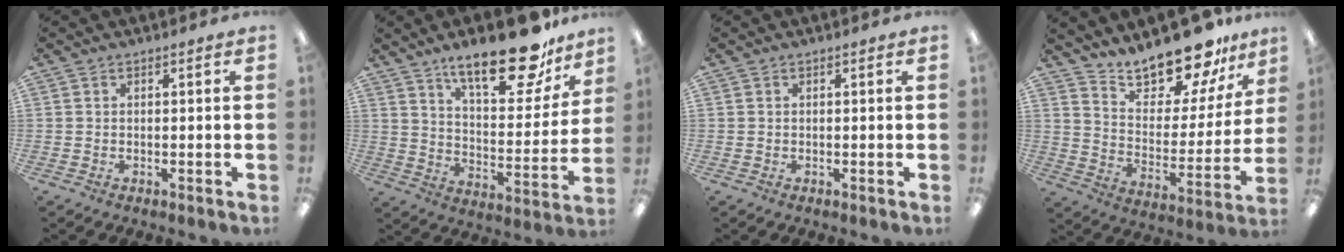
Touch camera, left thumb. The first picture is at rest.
{"total": 21.5, "force": [15.3, 8.0, 12.9], "torque": [-0.190, -0.091, 0.252]}
{"total": 0.0}
{"total": 17.2, "force": [15.7, 4.7, 5.3], "torque": [-0.096, -0.132, 0.277]}